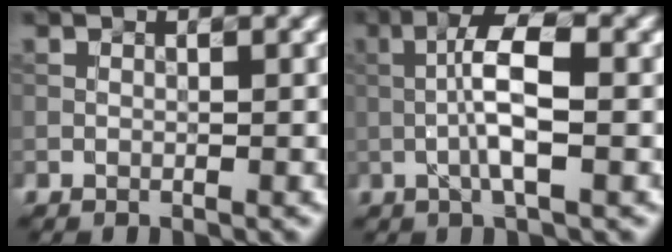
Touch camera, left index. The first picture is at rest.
{"total": 5.0, "force": [-0.5, 1.0, 4.9], "torque": [-0.094, 0.013, -0.018]}